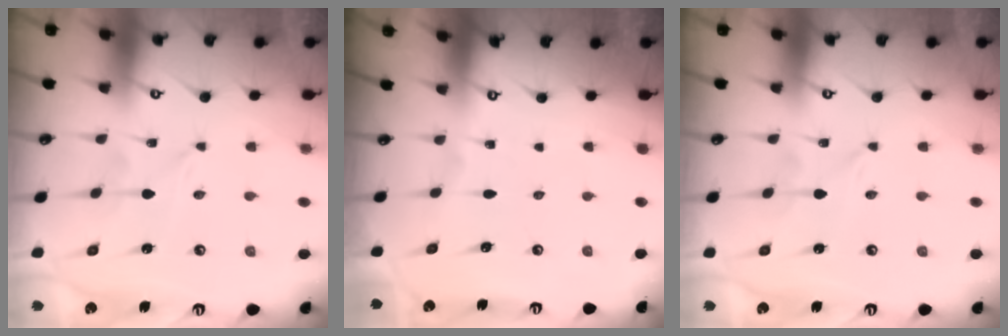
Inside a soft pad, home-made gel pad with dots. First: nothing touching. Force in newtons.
{"total": 0.0}
{"total": 0.0}